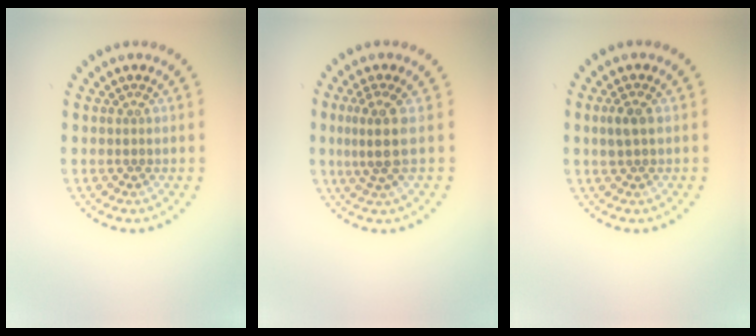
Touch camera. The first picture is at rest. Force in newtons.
{"total": 3.0, "press": 2.1, "slide": 2.1}
{"total": 1.6, "press": 1.6, "slide": 0.3}